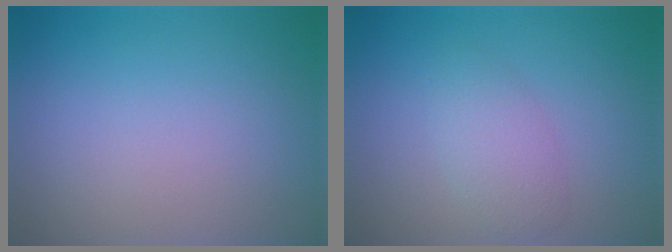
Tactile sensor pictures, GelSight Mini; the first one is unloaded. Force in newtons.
{"total": 2.6, "press": 2.6, "slide": 0.2}